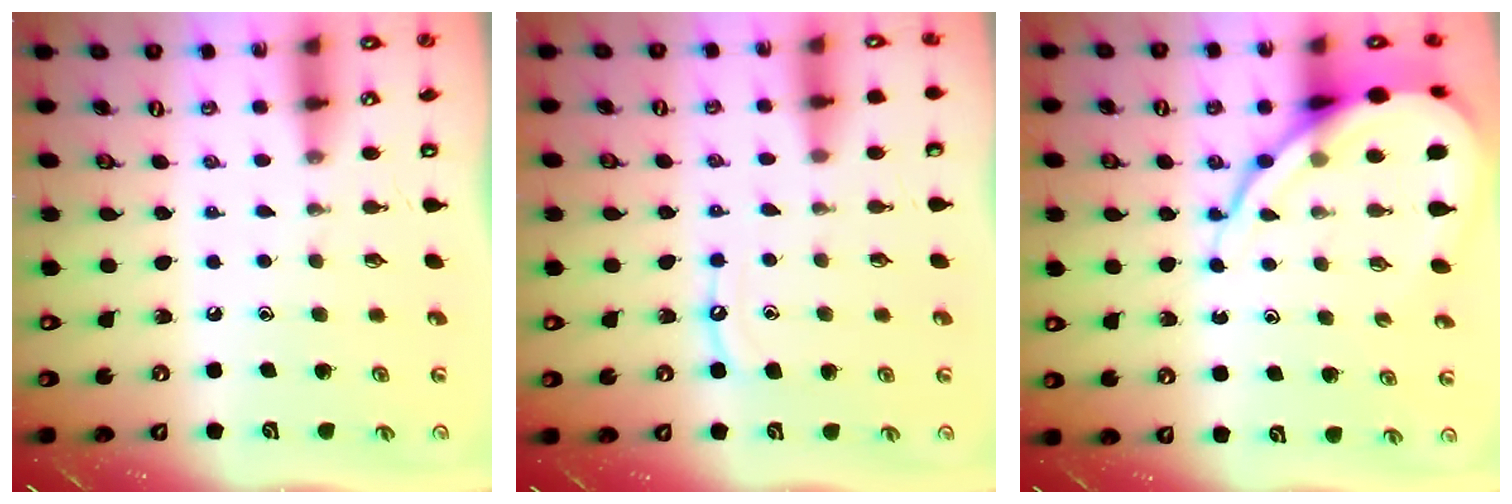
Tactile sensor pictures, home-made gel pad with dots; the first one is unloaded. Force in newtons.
{"total": 6.0, "press": 6.0, "slide": 0.6}
{"total": 13.1, "press": 13.0, "slide": 1.2}